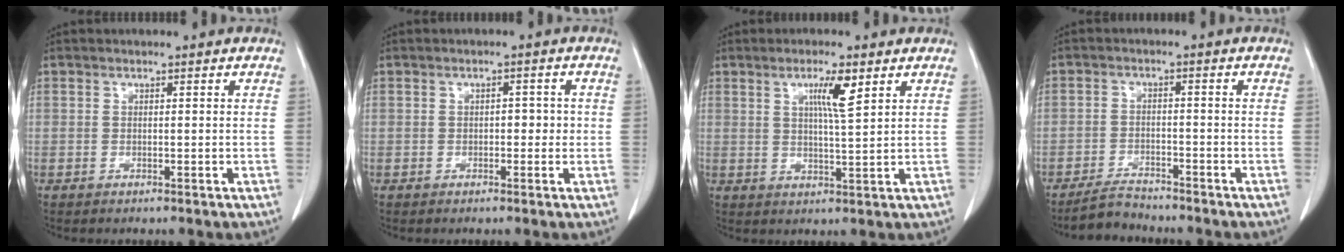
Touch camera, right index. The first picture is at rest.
{"total": 2.2, "force": [-0.2, 1.3, 1.7], "torque": [-0.018, 0.008, -0.004]}
{"total": 5.3, "force": [2.5, 0.1, 4.6], "torque": [-0.079, -0.003, 0.041]}
{"total": 3.8, "force": [-3.7, 0.8, 0.5], "torque": [-0.014, -0.010, -0.066]}